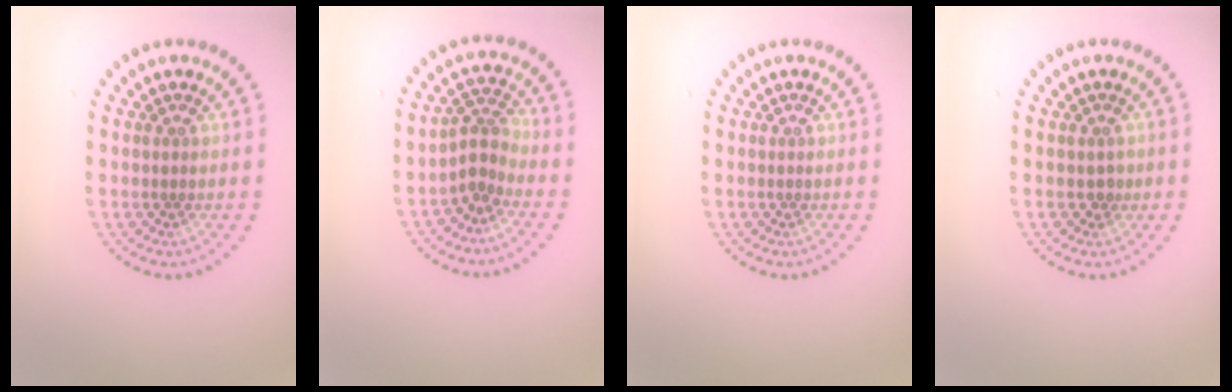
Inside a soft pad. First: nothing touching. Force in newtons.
{"total": 2.4, "press": 1.7, "slide": 1.8}
{"total": 0.0}
{"total": 0.9, "press": 0.8, "slide": 0.5}